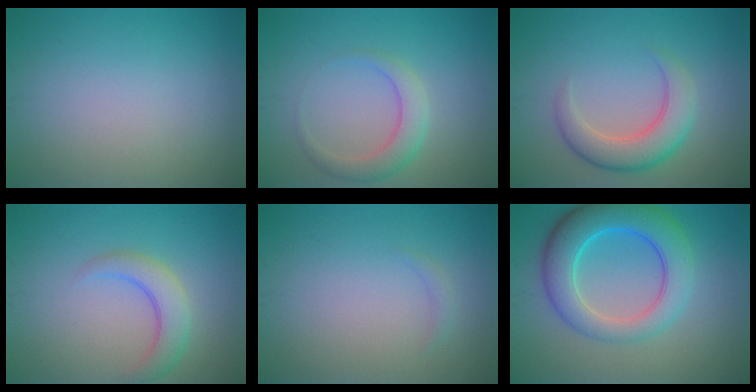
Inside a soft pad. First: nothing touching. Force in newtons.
{"total": 2.9, "press": 2.9, "slide": 0.1}
{"total": 4.4, "press": 4.4, "slide": 0.4}
{"total": 3.4, "press": 3.4, "slide": 0.3}
{"total": 0.7, "press": 0.7, "slide": 0.1}
{"total": 7.6, "press": 7.6, "slide": 0.3}